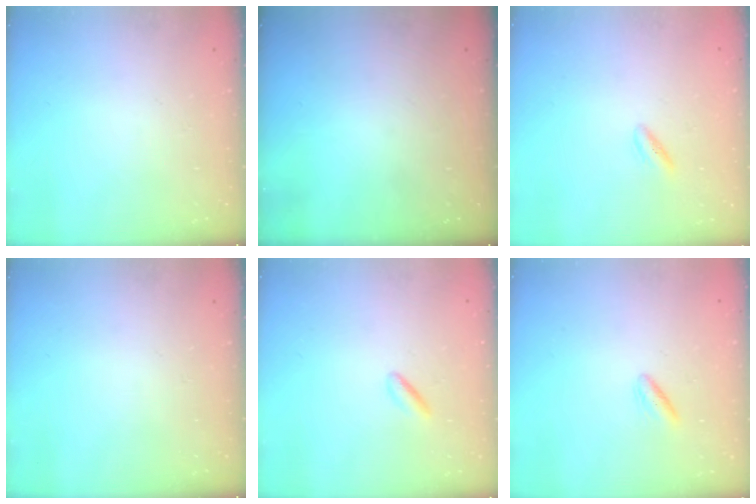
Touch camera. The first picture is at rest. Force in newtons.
{"total": 0.0}
{"total": 1.9, "press": 1.6, "slide": 1.0}
{"total": 0.0}
{"total": 1.8, "press": 1.6, "slide": 0.8}
{"total": 2.7, "press": 2.5, "slide": 1.2}